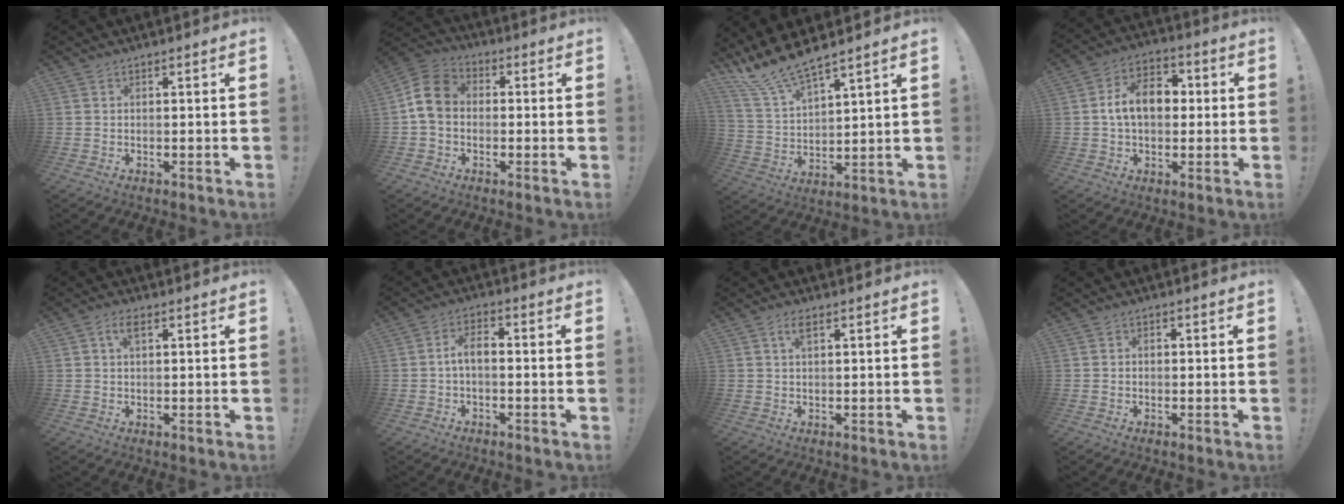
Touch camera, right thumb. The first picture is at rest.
{"total": 10.3, "force": [0.2, 8.0, 6.4], "torque": [-0.110, 0.026, 0.012]}
{"total": 10.9, "force": [10.1, 1.1, 4.0], "torque": [-0.101, -0.070, 0.183]}
{"total": 12.8, "force": [1.0, 8.6, 9.4], "torque": [-0.149, 0.018, 0.020]}
{"total": 3.2, "force": [1.2, 1.5, 2.5], "torque": [-0.050, 0.006, 0.019]}
{"total": 4.8, "force": [-0.7, 2.2, 4.2], "torque": [-0.083, 0.009, -0.015]}
{"total": 2.9, "force": [1.3, 1.1, 2.3], "torque": [-0.046, 0.004, 0.021]}
{"total": 1.2, "force": [-0.8, 0.8, 0.5], "torque": [-0.007, 0.004, -0.014]}